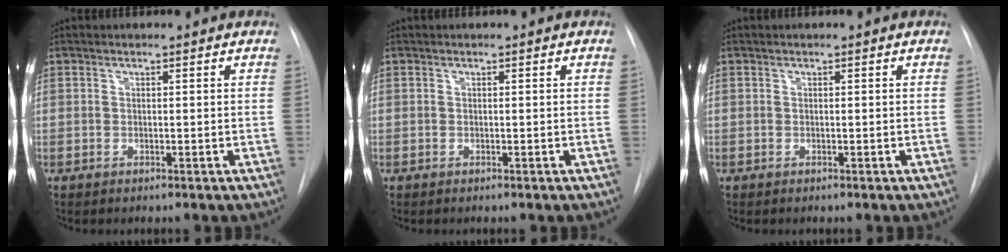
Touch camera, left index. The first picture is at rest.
{"total": 0.0}
{"total": 0.0}